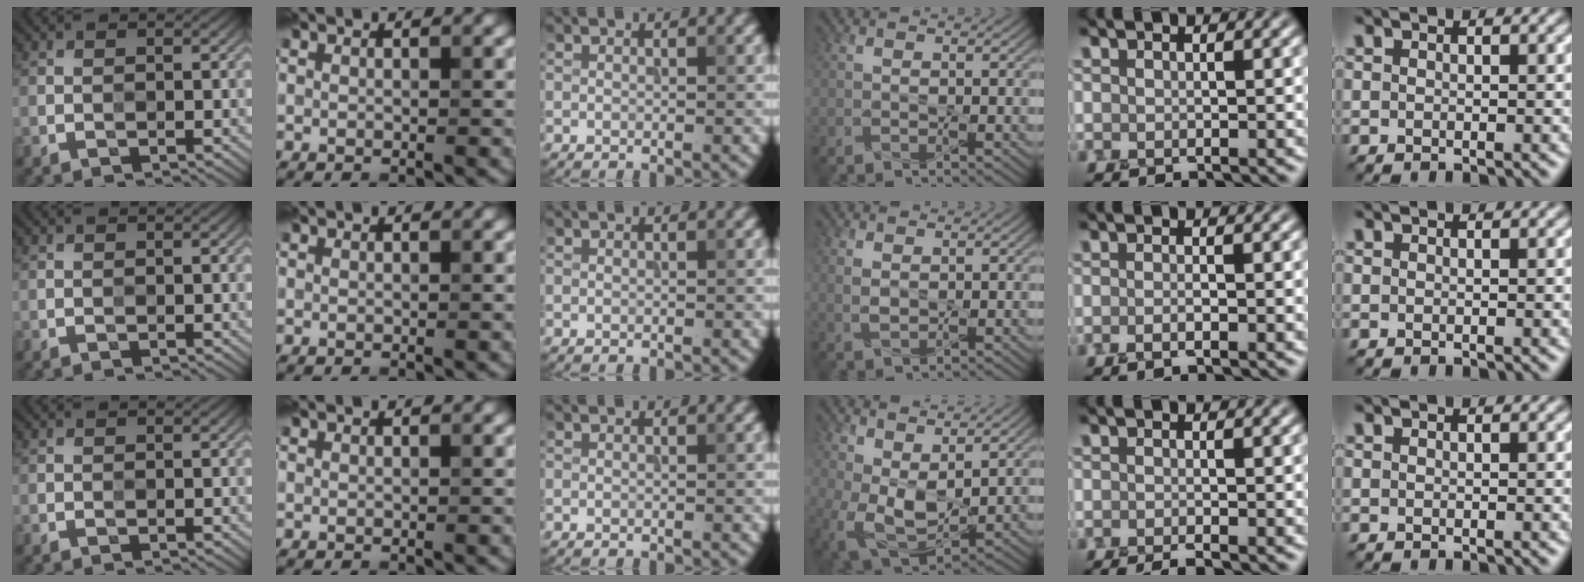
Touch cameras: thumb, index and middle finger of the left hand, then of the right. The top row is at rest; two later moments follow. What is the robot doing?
{"motion": "squeeze", "object": "foam earplug"}